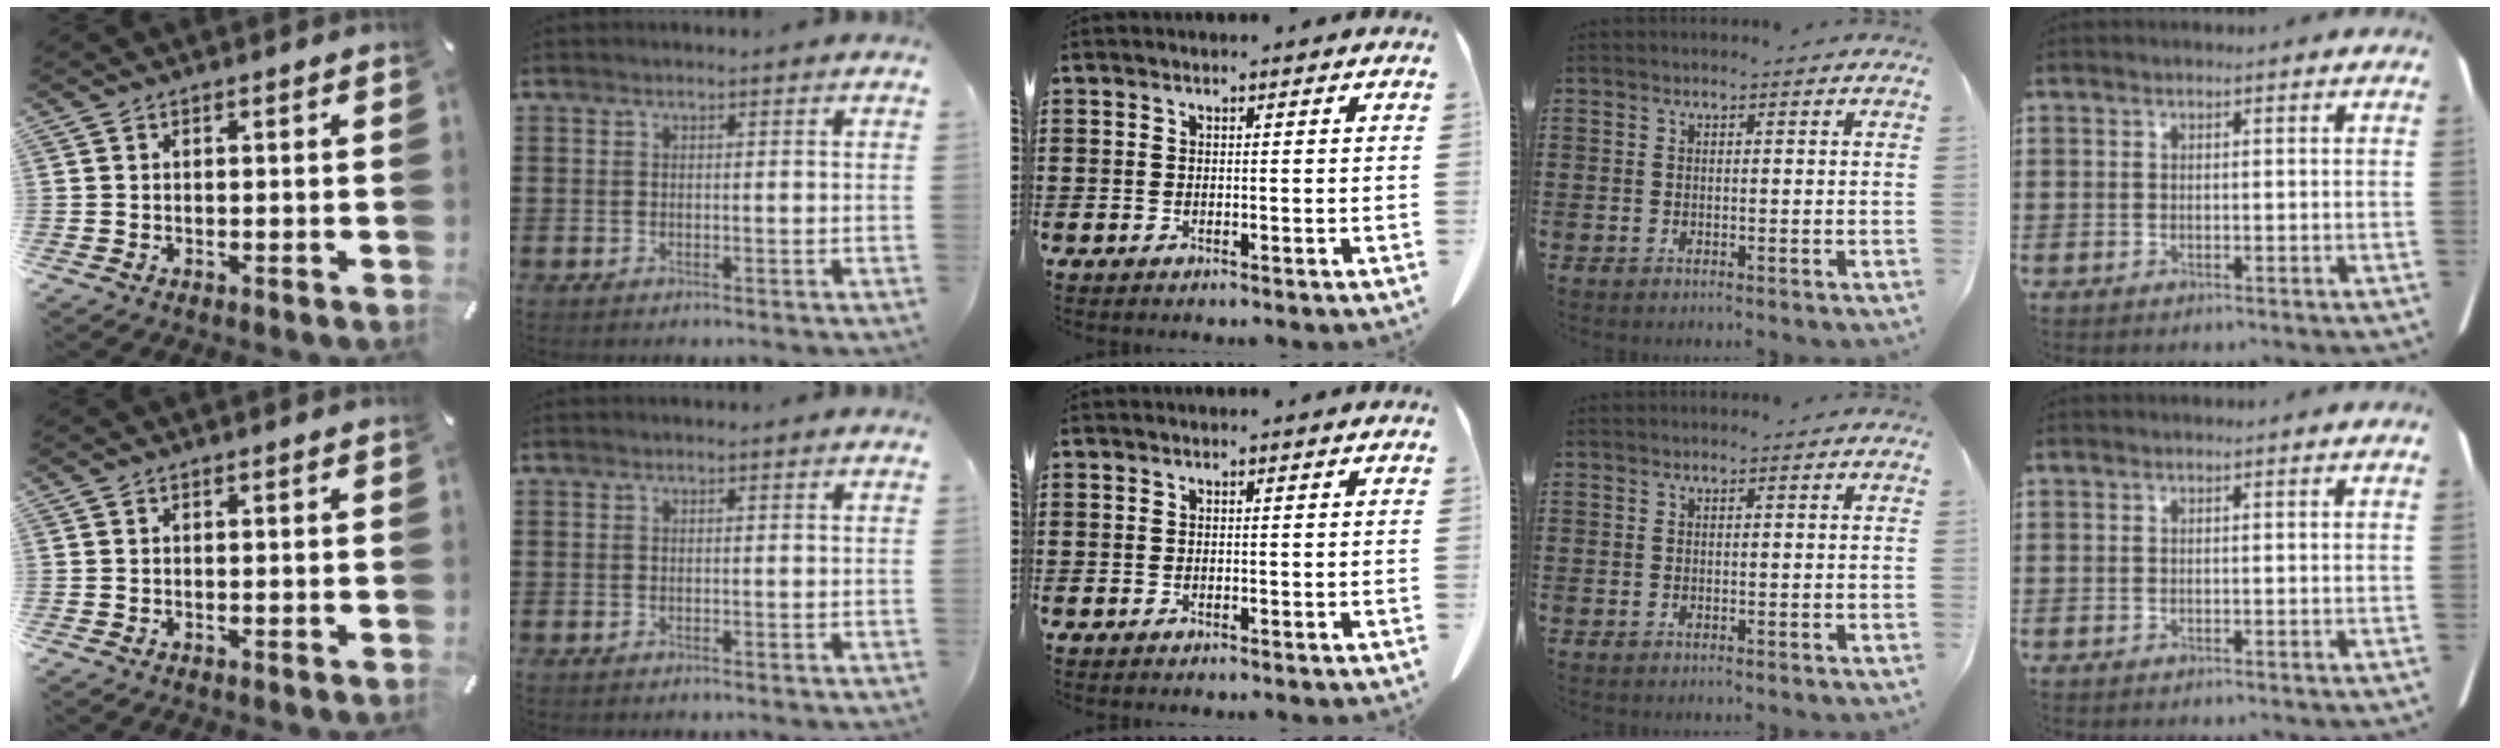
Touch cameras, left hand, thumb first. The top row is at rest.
{}